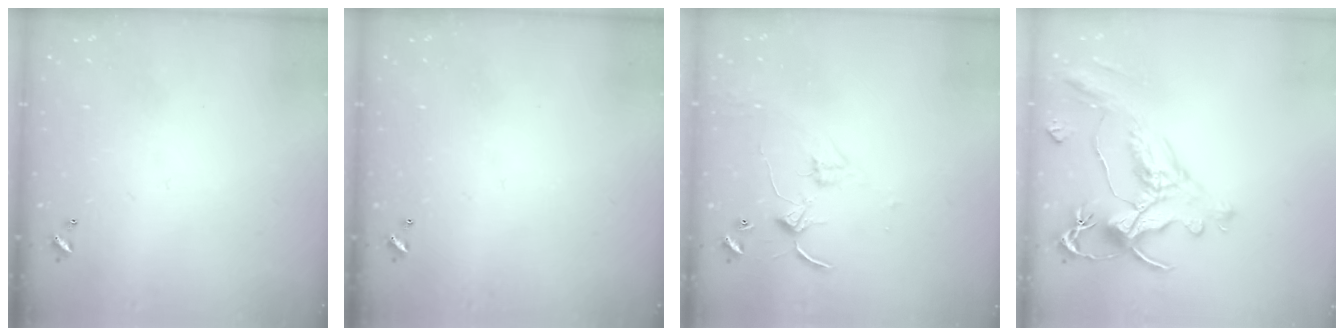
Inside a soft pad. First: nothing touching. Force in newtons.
{"total": 0.0}
{"total": 2.8, "press": 2.8, "slide": 0.4}
{"total": 1.5, "press": 0.7, "slide": 1.3}